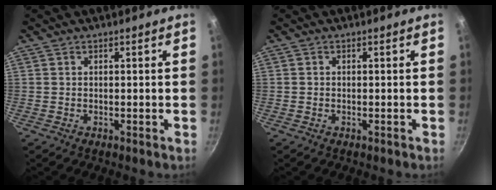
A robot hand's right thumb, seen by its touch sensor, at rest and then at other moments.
{"total": 0.0}